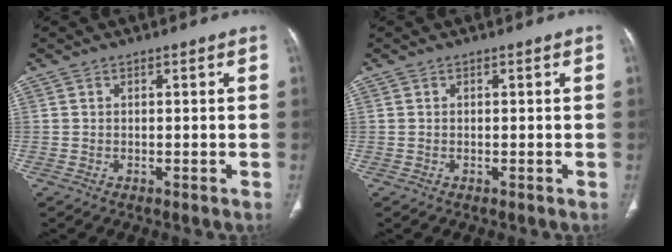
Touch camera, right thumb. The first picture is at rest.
{"total": 0.0}